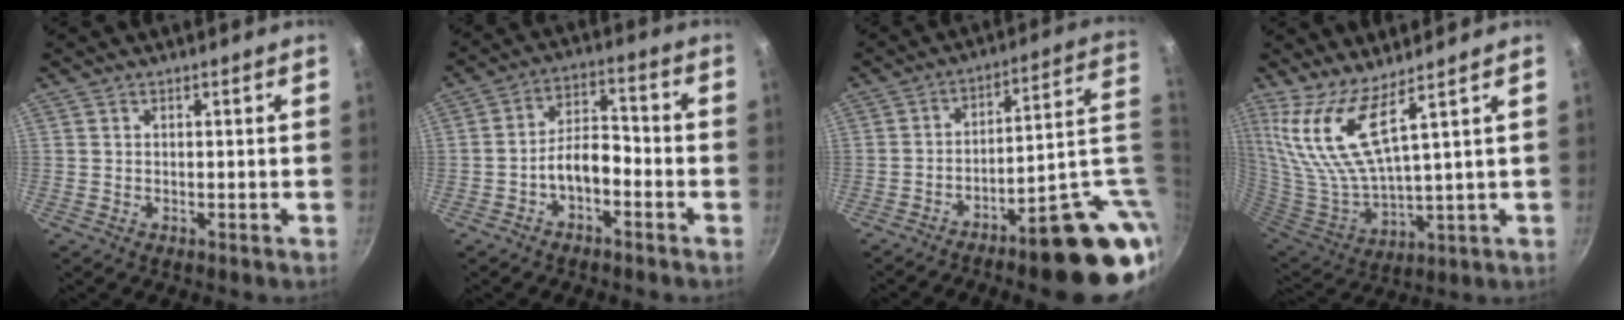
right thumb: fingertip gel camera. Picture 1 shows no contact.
{"total": 7.1, "force": [-3.4, 3.7, 4.9], "torque": [-0.070, 0.048, -0.061]}
{"total": 21.5, "force": [-5.8, 6.9, 19.5], "torque": [-0.204, 0.027, -0.072]}
{"total": 11.9, "force": [7.8, 2.2, 8.8], "torque": [-0.175, -0.069, 0.170]}